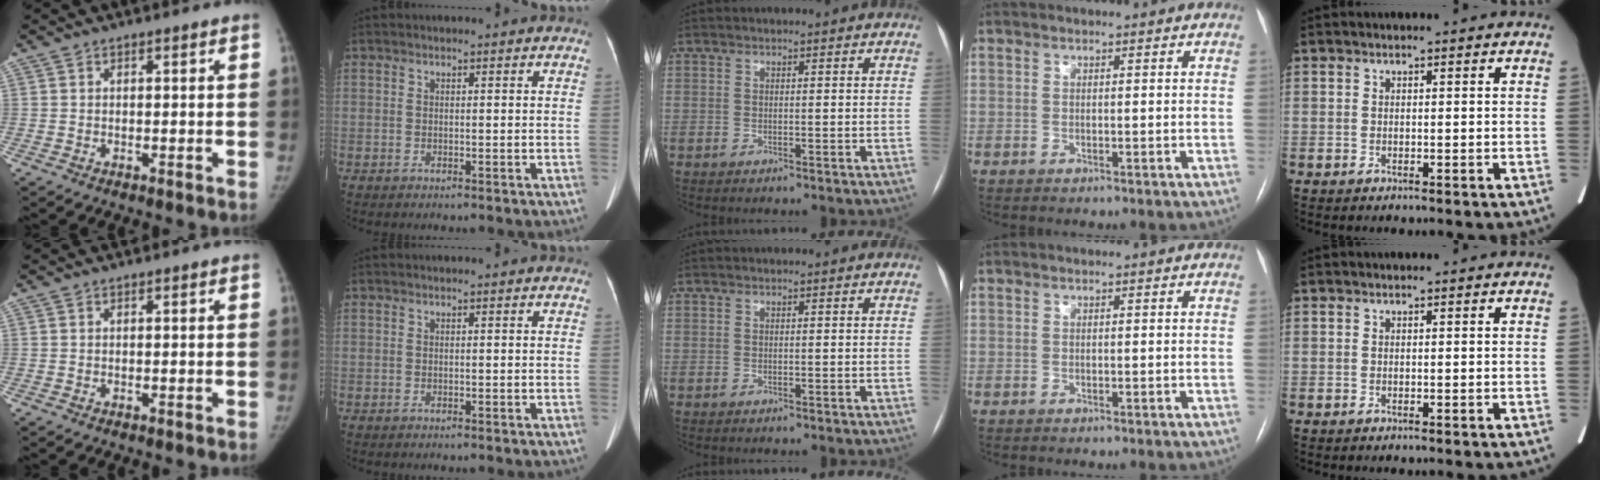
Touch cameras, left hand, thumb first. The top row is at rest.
{}